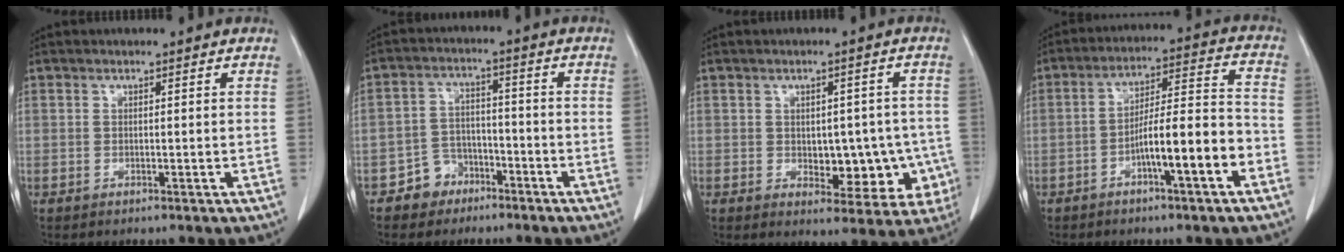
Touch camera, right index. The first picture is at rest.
{"total": 5.3, "force": [-3.5, 3.9, 0.4], "torque": [0.001, 0.015, -0.059]}
{"total": 9.2, "force": [-1.7, 5.4, 7.2], "torque": [-0.069, 0.015, -0.010]}
{"total": 11.1, "force": [-4.8, 0.9, 10.0], "torque": [-0.162, 0.023, -0.075]}